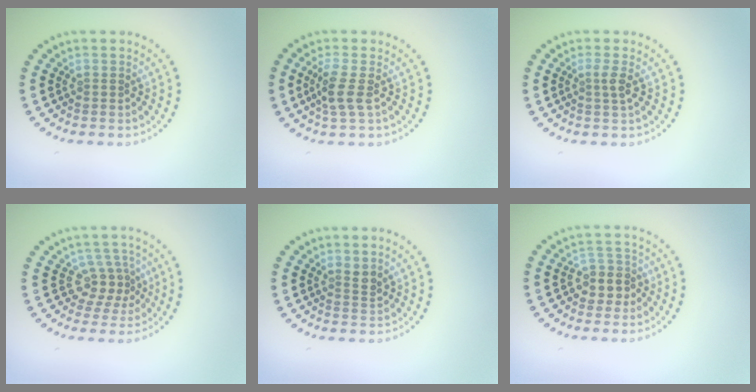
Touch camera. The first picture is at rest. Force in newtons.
{"total": 2.4, "press": 2.1, "slide": 1.3}
{"total": 1.5, "press": 1.1, "slide": 1.0}
{"total": 2.5, "press": 1.8, "slide": 1.8}
{"total": 1.0, "press": 0.8, "slide": 0.7}
{"total": 2.3, "press": 2.1, "slide": 1.1}